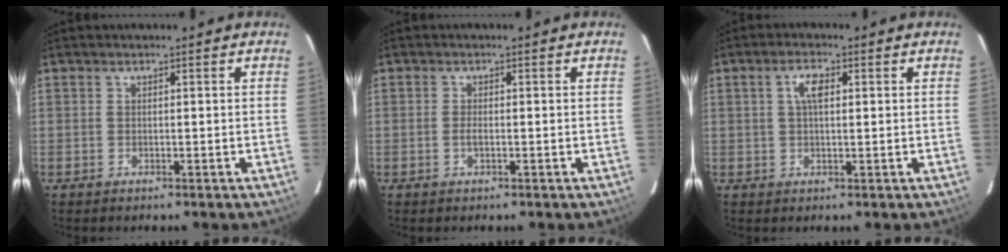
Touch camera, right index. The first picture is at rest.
{"total": 1.2, "force": [-0.3, 0.4, 1.1], "torque": [-0.022, 0.001, -0.007]}
{"total": 3.5, "force": [0.9, 1.4, 3.0], "torque": [-0.059, 0.009, 0.017]}